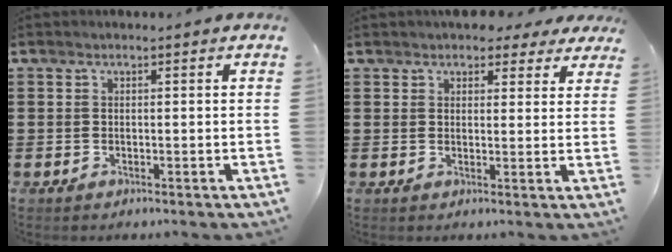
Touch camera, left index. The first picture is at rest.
{"total": 3.4, "force": [2.9, 1.4, 0.9], "torque": [-0.018, 0.000, 0.053]}